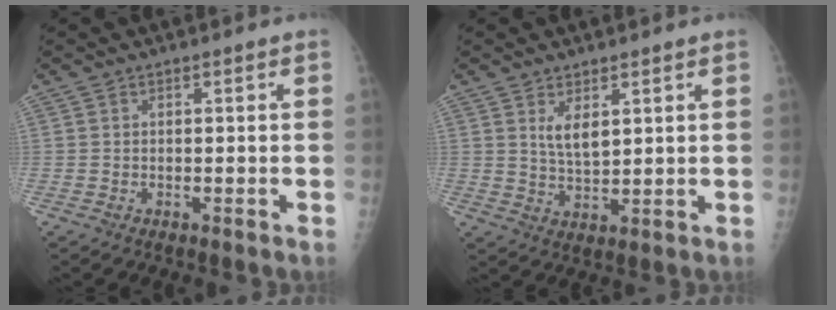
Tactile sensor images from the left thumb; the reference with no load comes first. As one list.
[{"total": 4.7, "force": [2.1, 2.0, 3.6], "torque": [-0.058, -0.020, 0.046]}]